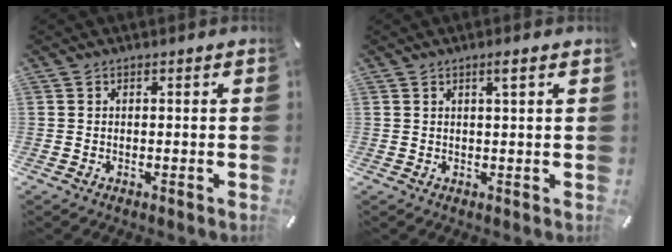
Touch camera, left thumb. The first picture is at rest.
{"total": 2.2, "force": [1.1, 0.0, 1.9], "torque": [-0.039, -0.002, 0.019]}